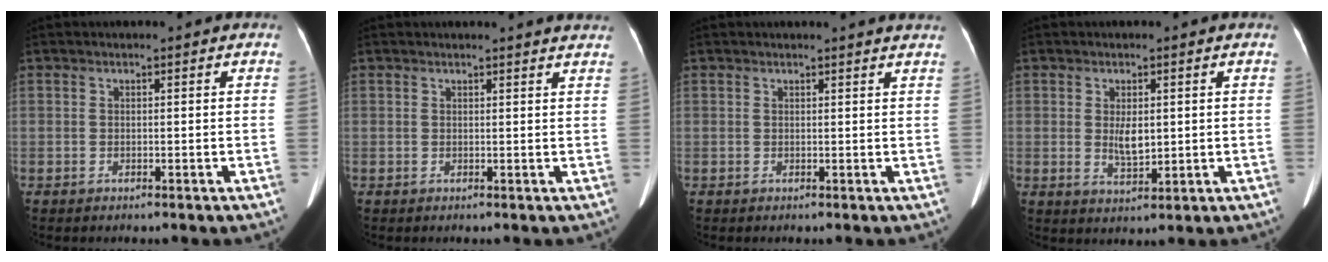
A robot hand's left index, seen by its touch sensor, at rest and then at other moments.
{"total": 4.9, "force": [4.8, 0.5, 1.1], "torque": [-0.010, 0.002, 0.035]}
{"total": 4.1, "force": [4.0, 0.3, 1.0], "torque": [-0.012, 0.004, 0.031]}
{"total": 3.6, "force": [0.4, 1.5, 3.3], "torque": [-0.063, -0.004, 0.015]}